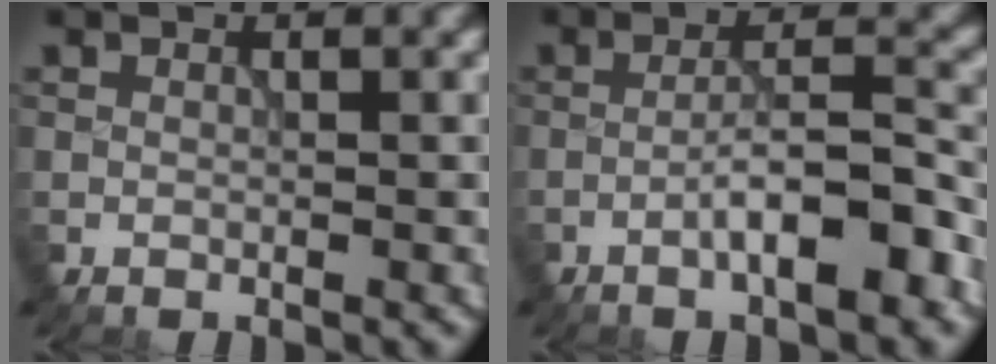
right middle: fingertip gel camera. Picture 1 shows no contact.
{"total": 5.5, "force": [-2.6, 1.1, 4.7], "torque": [-0.073, 0.016, -0.045]}